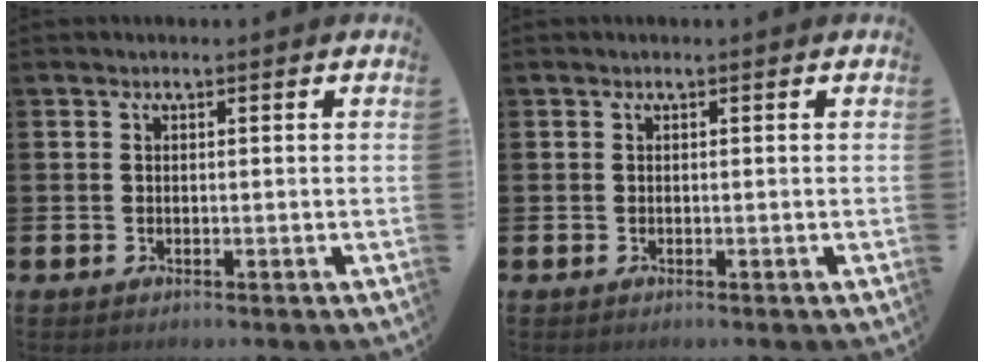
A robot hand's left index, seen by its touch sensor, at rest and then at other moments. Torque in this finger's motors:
{"motor_torque": [-0.03, 0.02, 0.03, 0.00]}